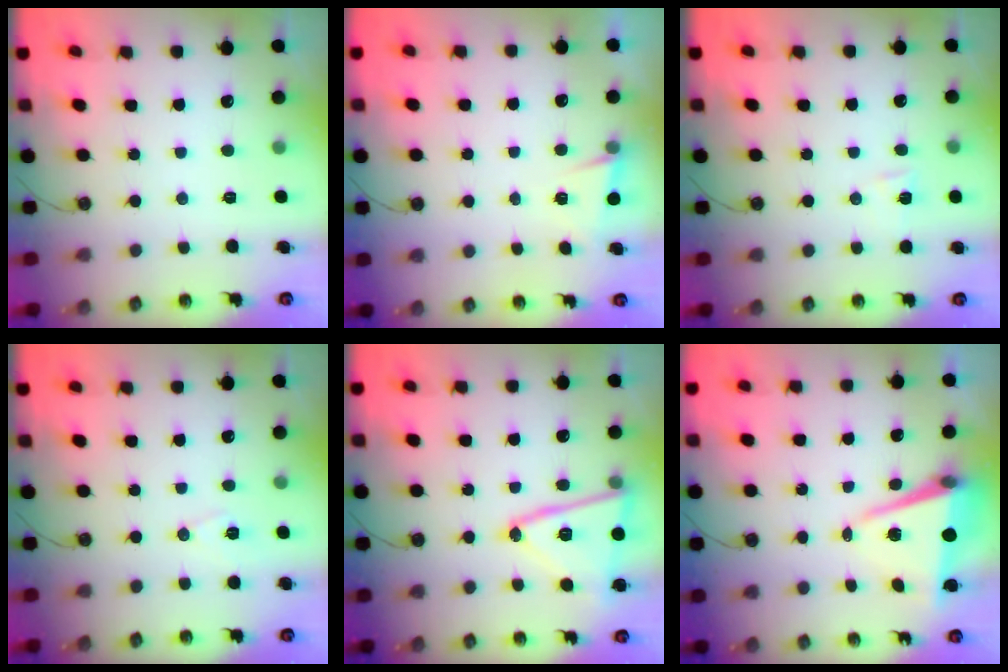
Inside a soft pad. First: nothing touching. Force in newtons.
{"total": 2.6, "press": 1.9, "slide": 1.8}
{"total": 4.9, "press": 4.5, "slide": 2.0}
{"total": 7.1, "press": 5.5, "slide": 4.5}
{"total": 16.3, "press": 16.3, "slide": 1.0}
{"total": 7.4, "press": 6.4, "slide": 3.8}